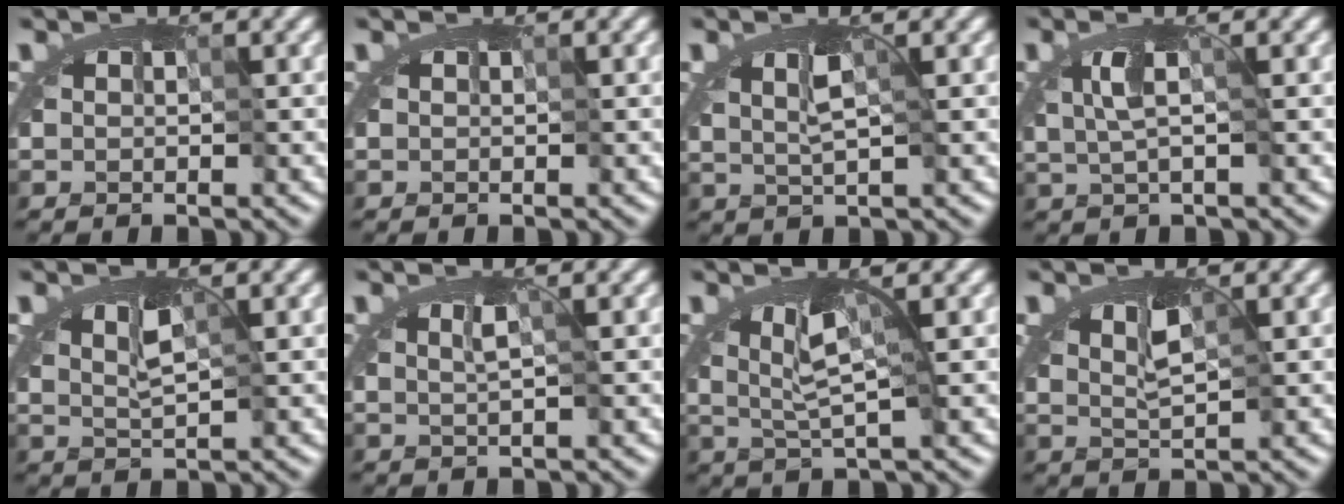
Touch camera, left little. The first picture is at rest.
{"total": 0.0}
{"total": 1.5, "force": [-0.3, 0.2, 1.4], "torque": [-0.017, -0.005, -0.008]}
{"total": 1.7, "force": [-0.9, -0.2, 1.4], "torque": [-0.020, -0.010, -0.017]}
{"total": 1.8, "force": [0.5, 0.7, 1.6], "torque": [-0.022, 0.003, 0.002]}
{"total": 0.6, "force": [-0.1, -0.4, 0.3], "torque": [-0.001, 0.000, -0.005]}
{"total": 2.4, "force": [-0.1, 0.3, 2.4], "torque": [-0.048, -0.012, 0.003]}
{"total": 2.2, "force": [0.7, 0.9, 1.9], "torque": [-0.026, 0.003, 0.004]}